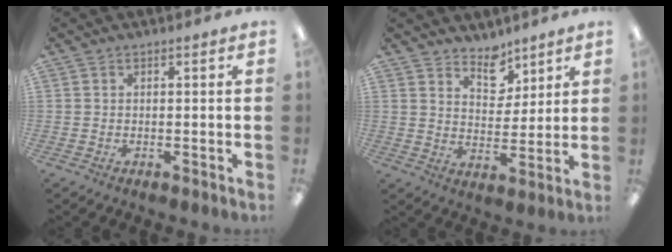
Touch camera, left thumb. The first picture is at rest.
{"total": 7.5, "force": [6.1, 4.1, 1.6], "torque": [-0.009, -0.046, 0.109]}